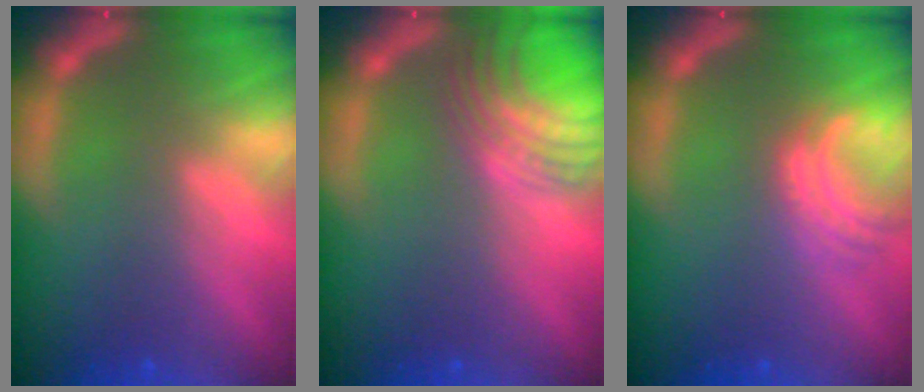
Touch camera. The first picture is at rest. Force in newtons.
{"total": 7.5}
{"total": 3.4}